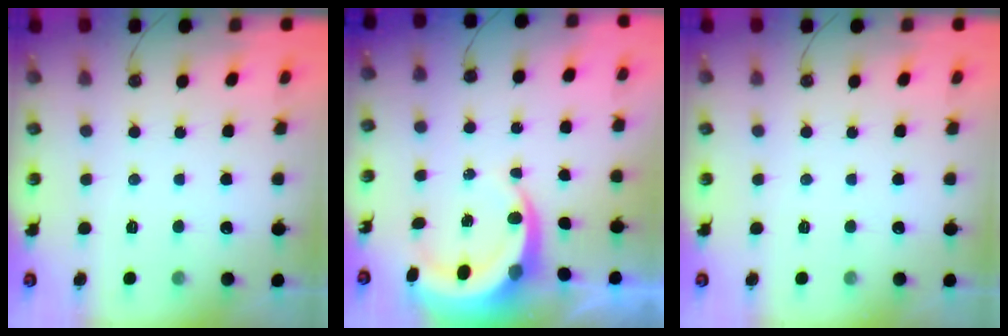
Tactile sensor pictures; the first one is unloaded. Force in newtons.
{"total": 6.9, "press": 6.9, "slide": 0.9}
{"total": 0.0}